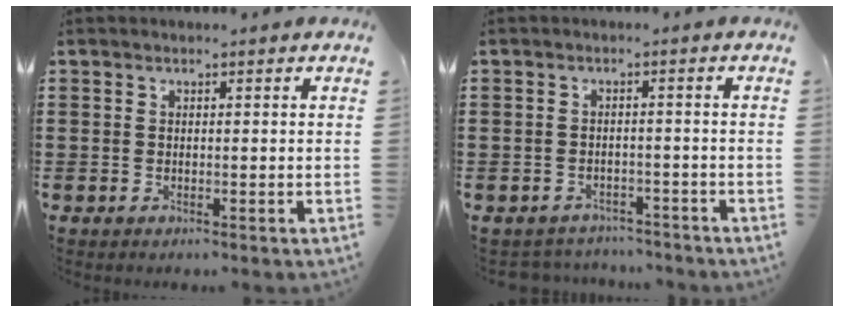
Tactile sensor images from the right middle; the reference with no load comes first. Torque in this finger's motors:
{"motor_torque": [0.00, 0.00, 0.00, 0.00]}